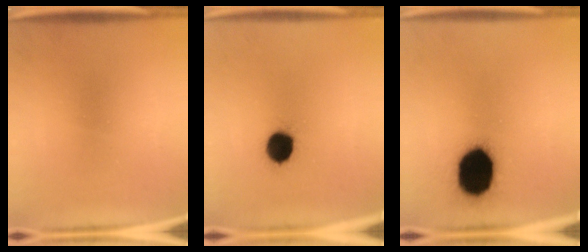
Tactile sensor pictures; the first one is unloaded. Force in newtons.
{"total": 9.0}
{"total": 19.8}